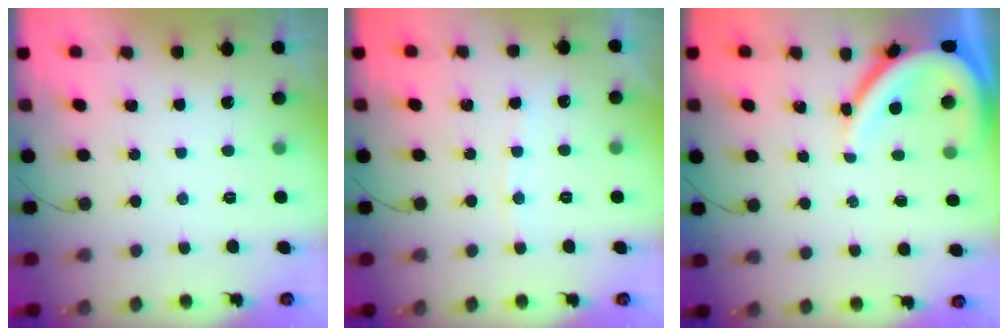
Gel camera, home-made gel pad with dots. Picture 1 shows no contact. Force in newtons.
{"total": 4.9, "press": 4.8, "slide": 0.7}
{"total": 9.2, "press": 9.1, "slide": 0.9}